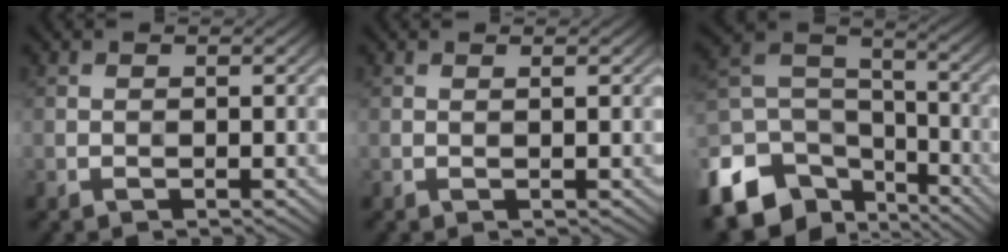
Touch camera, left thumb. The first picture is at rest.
{"total": 0.8, "force": [0.6, -0.1, 0.4], "torque": [-0.004, 0.004, 0.005]}
{"total": 14.2, "force": [-7.9, 9.3, 7.3], "torque": [-0.215, -0.035, -0.137]}